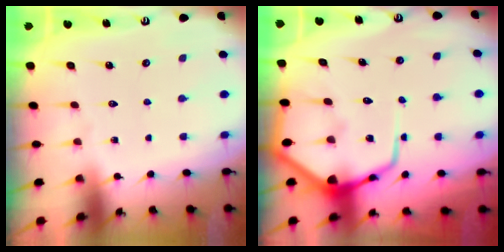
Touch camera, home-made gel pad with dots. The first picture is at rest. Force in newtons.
{"total": 12.7, "press": 12.6, "slide": 1.2}